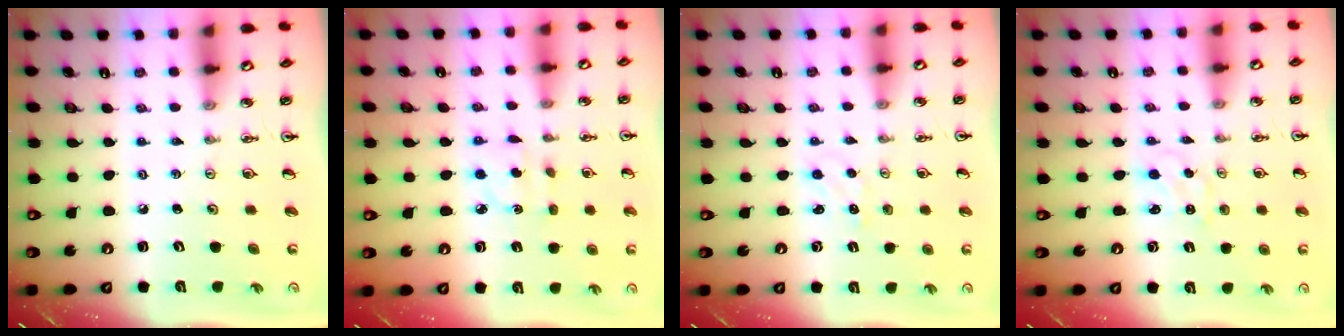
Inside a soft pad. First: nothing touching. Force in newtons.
{"total": 2.3, "press": 2.3, "slide": 0.2}
{"total": 0.9, "press": 0.8, "slide": 0.2}
{"total": 0.8, "press": 0.7, "slide": 0.2}